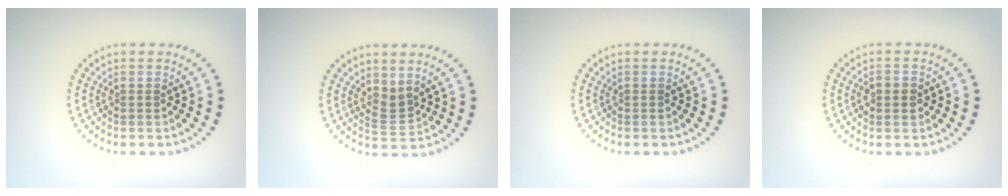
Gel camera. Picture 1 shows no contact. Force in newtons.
{"total": 1.9, "press": 1.4, "slide": 1.4}
{"total": 0.0}
{"total": 2.3, "press": 2.3, "slide": 0.1}